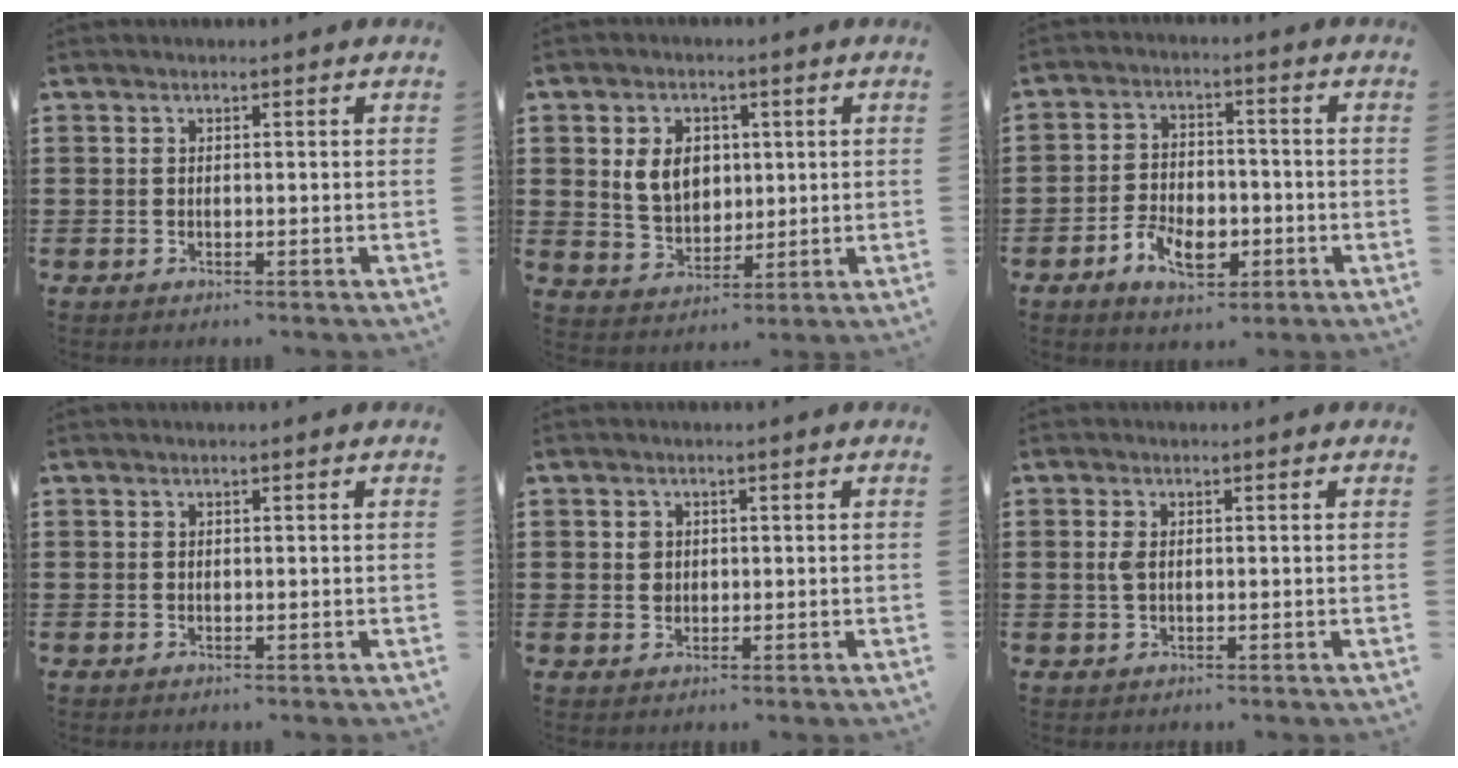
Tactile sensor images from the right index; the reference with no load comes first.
{"total": 6.5, "force": [1.4, 5.0, 4.0], "torque": [-0.093, 0.011, 0.020]}
{"total": 6.8, "force": [-3.0, 4.0, 4.6], "torque": [-0.095, 0.007, -0.056]}
{"total": 0.0}
{"total": 1.4, "force": [0.3, 1.3, 0.5], "torque": [-0.013, 0.009, 0.004]}
{"total": 2.0, "force": [0.2, 0.9, 1.8], "torque": [-0.044, 0.001, 0.001]}